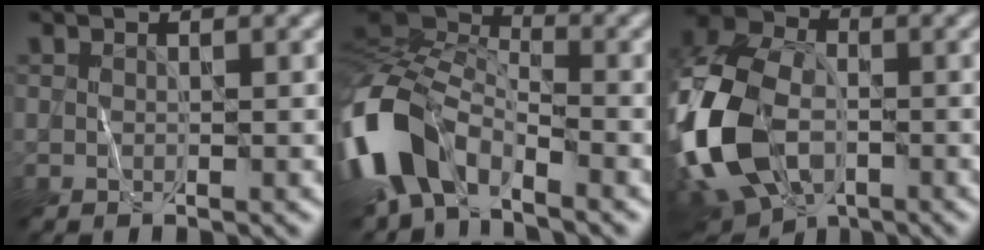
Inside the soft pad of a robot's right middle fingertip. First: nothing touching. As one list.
[{"total": 9.8, "force": [-5.2, 5.4, 6.2], "torque": [-0.136, -0.006, -0.118]}, {"total": 15.9, "force": [-4.3, 10.6, 11.1], "torque": [-0.270, -0.028, -0.085]}]